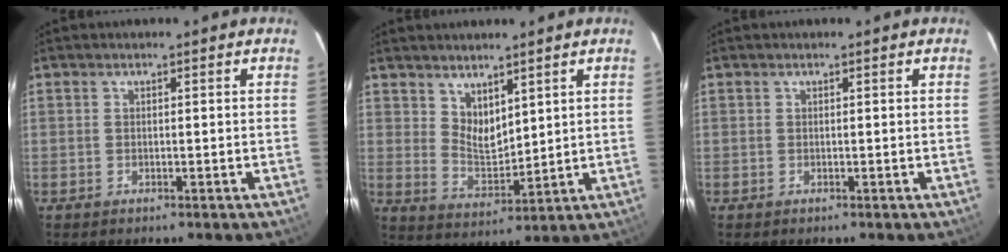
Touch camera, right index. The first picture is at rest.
{"total": 6.0, "force": [4.2, 3.0, 3.0], "torque": [-0.048, -0.006, 0.085]}
{"total": 0.0}